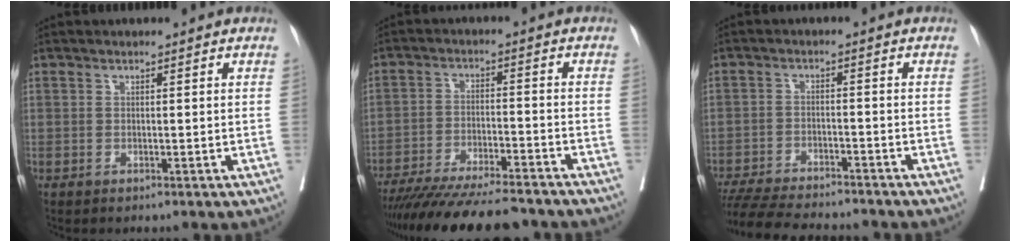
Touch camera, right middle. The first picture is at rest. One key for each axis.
{"total": 18.7, "fx": -16.8, "fy": 1.9, "fz": 8.0, "tx": -0.129, "ty": -0.029, "tz": -0.247}
{"total": 14.4, "fx": -13.0, "fy": 2.0, "fz": 5.8, "tx": -0.103, "ty": -0.020, "tz": -0.194}